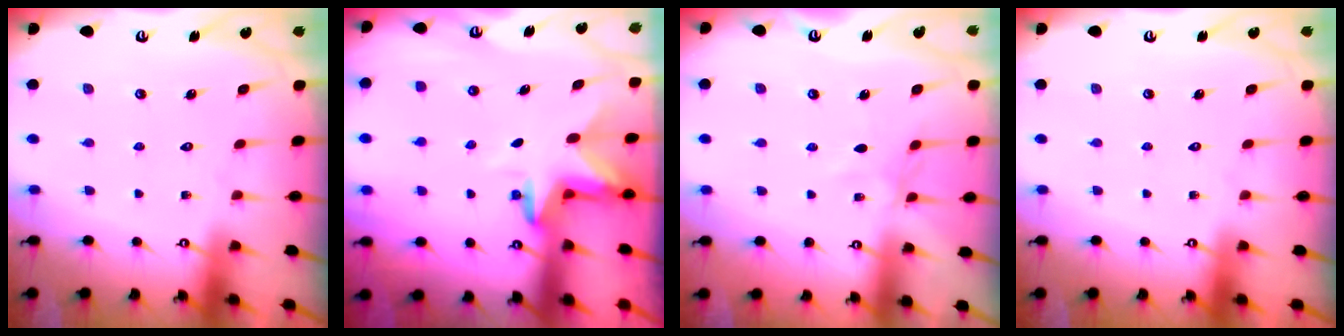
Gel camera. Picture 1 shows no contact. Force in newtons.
{"total": 3.3, "press": 3.3, "slide": 0.1}
{"total": 5.2, "press": 5.2, "slide": 0.4}
{"total": 0.0}